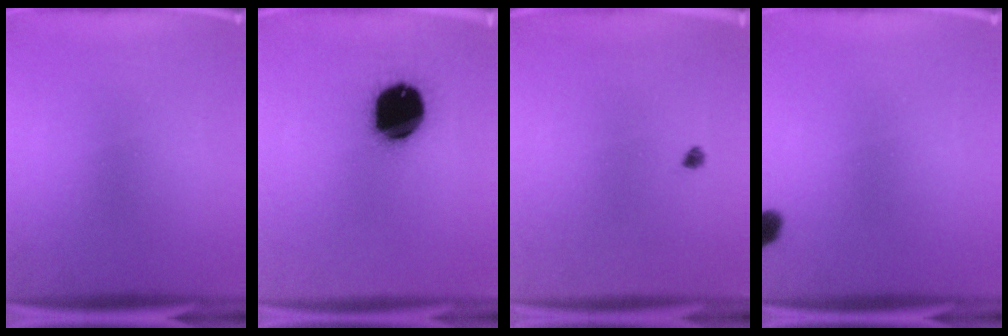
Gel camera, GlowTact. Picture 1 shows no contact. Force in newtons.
{"total": 20.2}
{"total": 0.9}
{"total": 2.7}